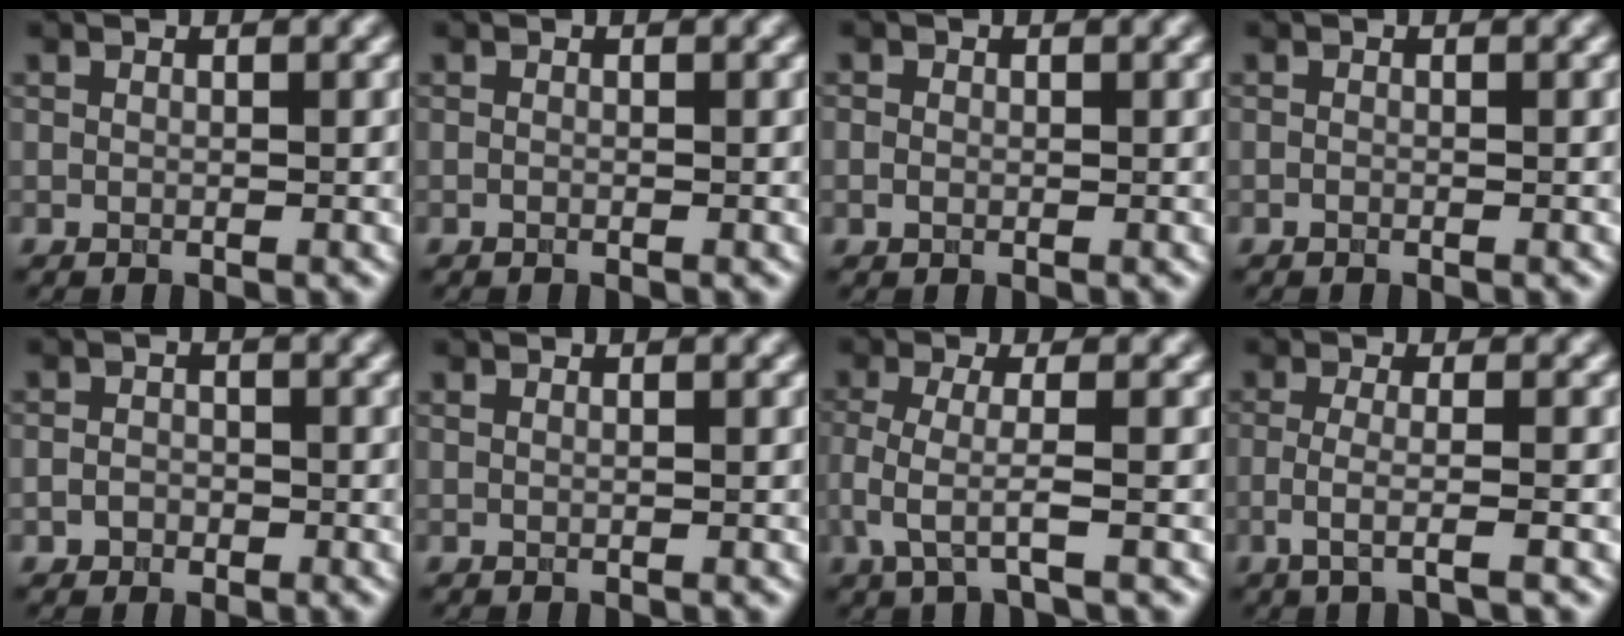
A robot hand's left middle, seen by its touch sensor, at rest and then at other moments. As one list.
[{"total": 0.0}, {"total": 0.9, "force": [0.0, 0.8, 0.4], "torque": [-0.007, -0.001, -0.002]}, {"total": 0.0}, {"total": 1.5, "force": [-0.6, 1.2, 0.5], "torque": [-0.005, 0.000, -0.015]}, {"total": 0.6, "force": [0.5, 0.2, 0.3], "torque": [-0.007, -0.004, 0.003]}, {"total": 2.9, "force": [-1.0, 0.5, 2.7], "torque": [-0.062, -0.004, -0.024]}, {"total": 2.8, "force": [-0.9, 0.7, 2.6], "torque": [-0.042, -0.004, -0.028]}]